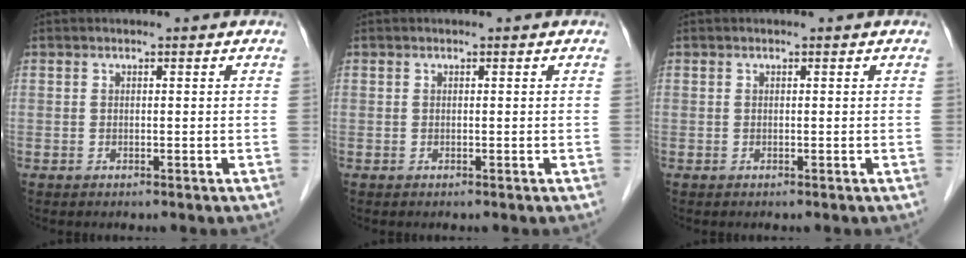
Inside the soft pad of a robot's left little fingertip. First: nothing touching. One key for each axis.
{"total": 0.0}
{"total": 0.0}